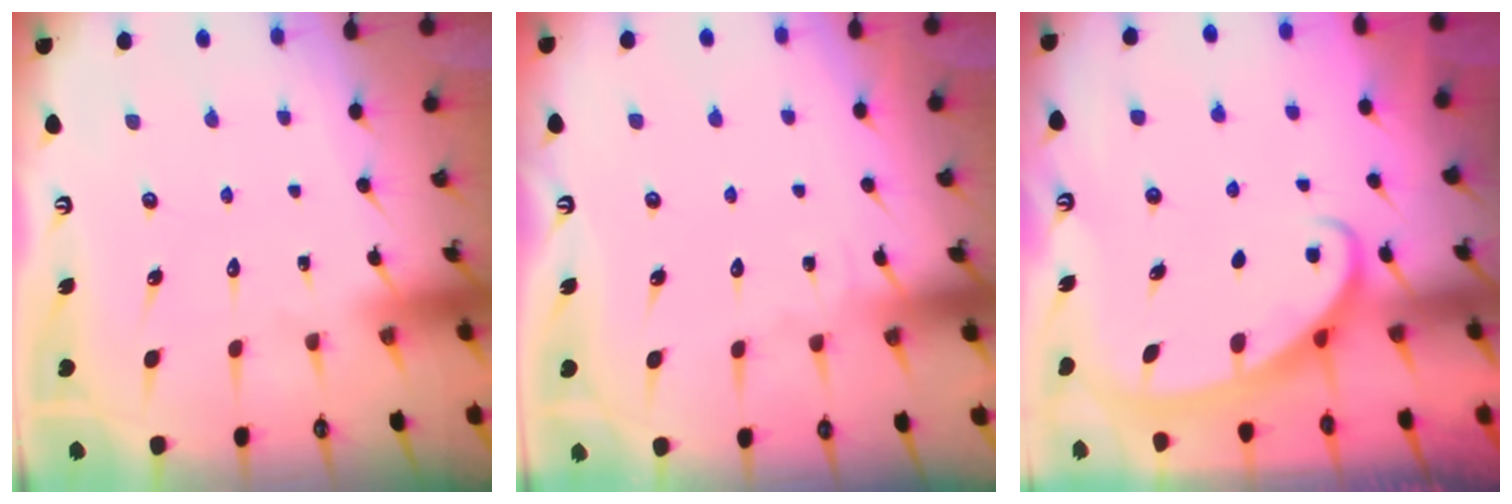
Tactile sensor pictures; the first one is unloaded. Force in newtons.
{"total": 2.9, "press": 2.9, "slide": 0.3}
{"total": 2.7, "press": 2.7, "slide": 0.4}